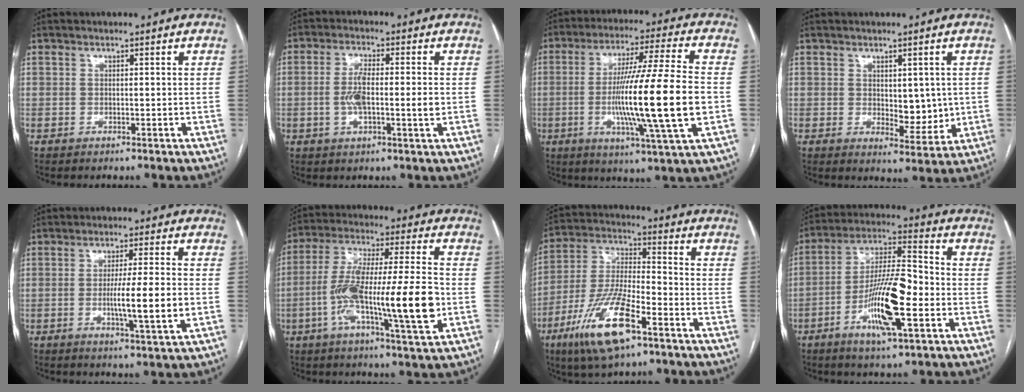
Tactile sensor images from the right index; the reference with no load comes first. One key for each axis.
{"total": 6.6, "fx": -0.5, "fy": 1.2, "fz": 6.4, "tx": -0.126, "ty": 0.007, "tz": -0.009}
{"total": 18.6, "fx": -2.7, "fy": -0.6, "fz": 18.4, "tx": -0.327, "ty": -0.013, "tz": -0.051}
{"total": 5.7, "fx": 0.5, "fy": 3.0, "fz": 4.8, "tx": -0.063, "ty": -0.007, "tz": 0.019}
{"total": 8.7, "fx": -1.5, "fy": -0.3, "fz": 8.6, "tx": -0.145, "ty": -0.012, "tz": -0.026}
{"total": 18.8, "fx": -4.3, "fy": 1.8, "fz": 18.2, "tx": -0.319, "ty": 0.005, "tz": -0.069}
{"total": 15.6, "fx": -8.2, "fy": 3.9, "fz": 12.7, "tx": -0.266, "ty": -0.012, "tz": -0.145}
{"total": 14.2, "fx": -4.5, "fy": 2.4, "fz": 13.3, "tx": -0.250, "ty": 0.001, "tz": -0.079}